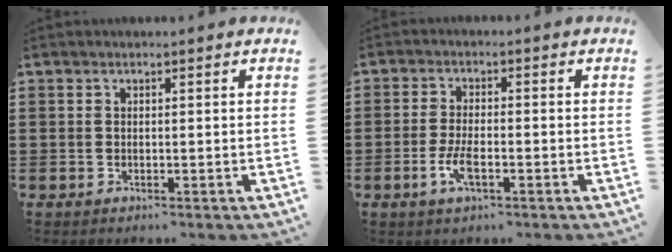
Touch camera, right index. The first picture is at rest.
{"total": 4.2, "force": [-1.6, 1.4, 3.6], "torque": [-0.073, 0.000, -0.032]}